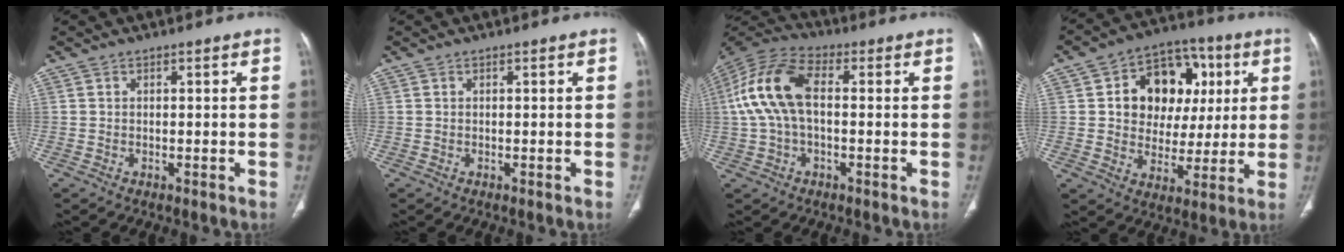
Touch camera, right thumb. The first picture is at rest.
{"total": 0.0}
{"total": 13.9, "force": [1.0, 7.5, 11.7], "torque": [-0.254, 0.035, 0.011]}
{"total": 16.3, "force": [3.8, 12.5, 9.7], "torque": [-0.091, 0.012, 0.062]}